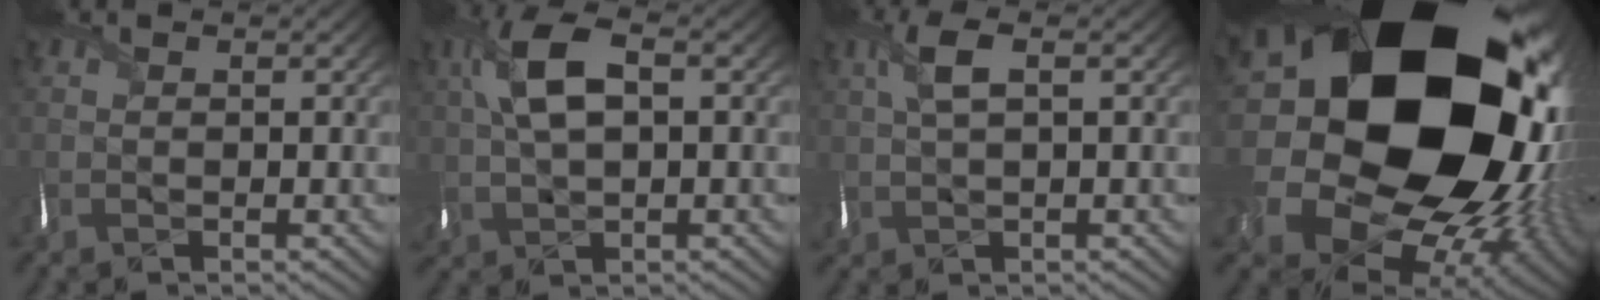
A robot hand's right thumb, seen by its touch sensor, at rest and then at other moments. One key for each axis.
{"total": 9.1, "fx": 2.0, "fy": 4.8, "fz": 7.4, "tx": -0.194, "ty": 0.009, "tz": 0.038}
{"total": 4.4, "fx": 1.2, "fy": 1.7, "fz": 3.9, "tx": -0.102, "ty": 0.005, "tz": 0.025}
{"total": 25.0, "fx": 5.3, "fy": 20.2, "fz": 13.8, "tx": -0.321, "ty": -0.050, "tz": 0.106}